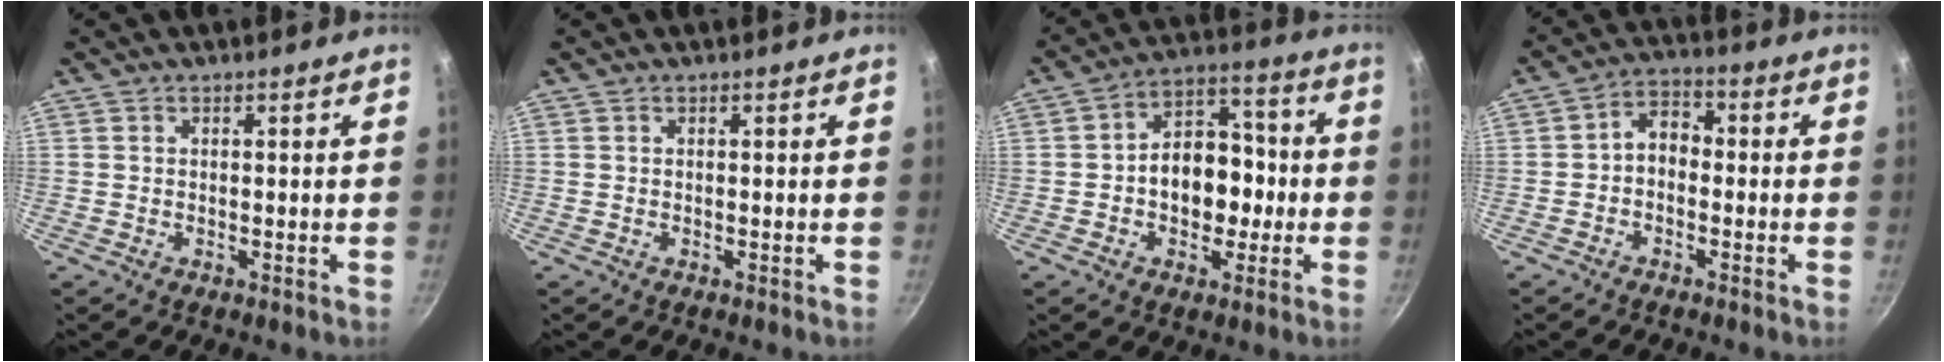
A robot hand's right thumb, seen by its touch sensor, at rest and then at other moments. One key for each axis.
{"total": 0.0}
{"total": 12.5, "fx": -1.3, "fy": 8.7, "fz": 8.9, "tx": -0.088, "ty": 0.038, "tz": -0.027}
{"total": 5.3, "fx": -0.8, "fy": 3.8, "fz": 3.6, "tx": -0.039, "ty": 0.024, "tz": -0.028}